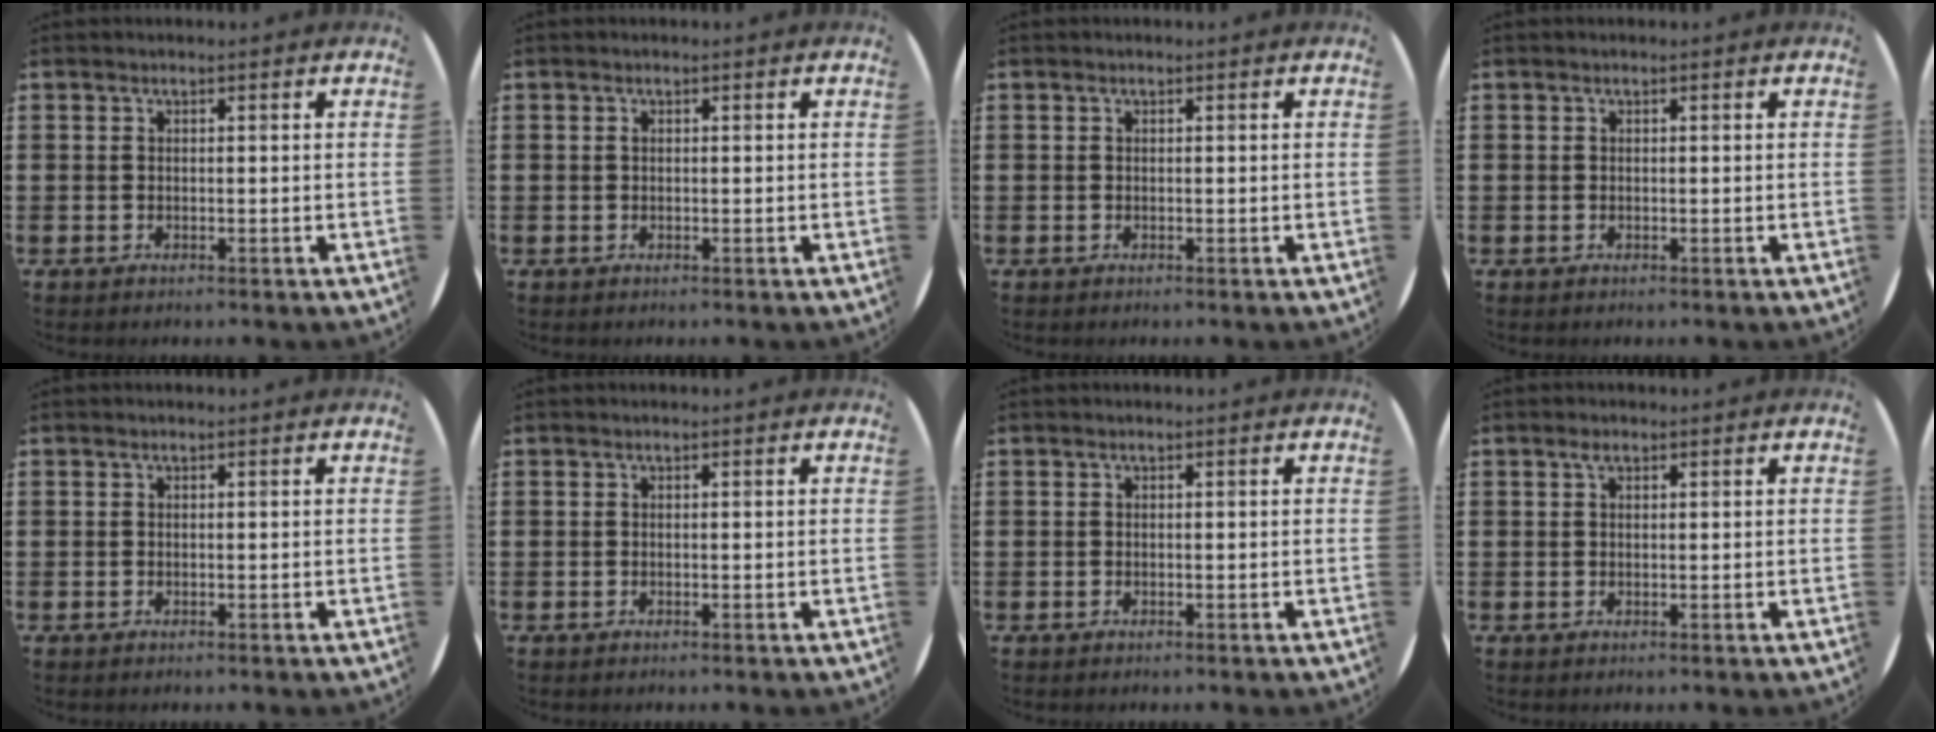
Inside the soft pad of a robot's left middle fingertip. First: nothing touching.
{"total": 0.0}
{"total": 0.0}
{"total": 0.0}
{"total": 0.0}
{"total": 0.0}
{"total": 0.0}
{"total": 1.1, "force": [0.6, 0.5, 0.7], "torque": [-0.007, 0.002, 0.008]}